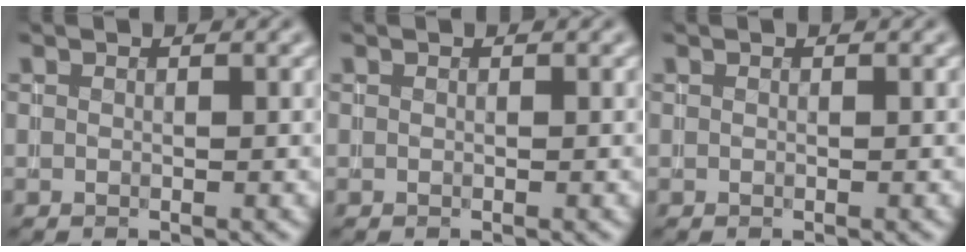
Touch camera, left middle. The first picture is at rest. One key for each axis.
{"total": 0.0}
{"total": 0.0}